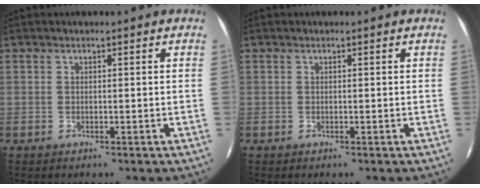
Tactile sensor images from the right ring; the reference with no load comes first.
{"total": 0.0}